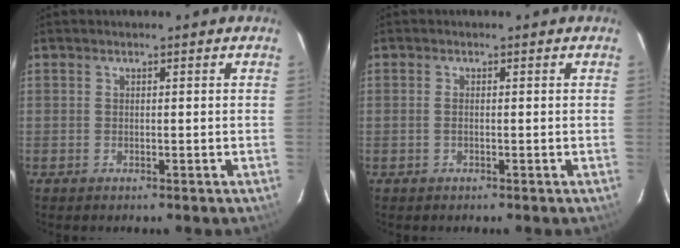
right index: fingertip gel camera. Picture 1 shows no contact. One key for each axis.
{"total": 0.7, "fx": -0.1, "fy": 0.3, "fz": 0.7, "tx": -0.017, "ty": 0.000, "tz": -0.003}